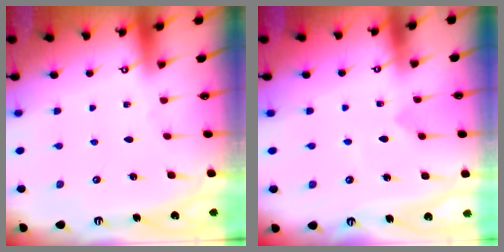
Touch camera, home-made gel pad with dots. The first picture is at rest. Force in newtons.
{"total": 4.4, "press": 4.3, "slide": 0.4}